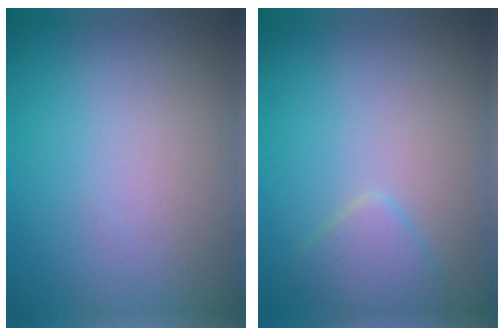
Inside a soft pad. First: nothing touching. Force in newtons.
{"total": 1.9, "press": 1.9, "slide": 0.2}